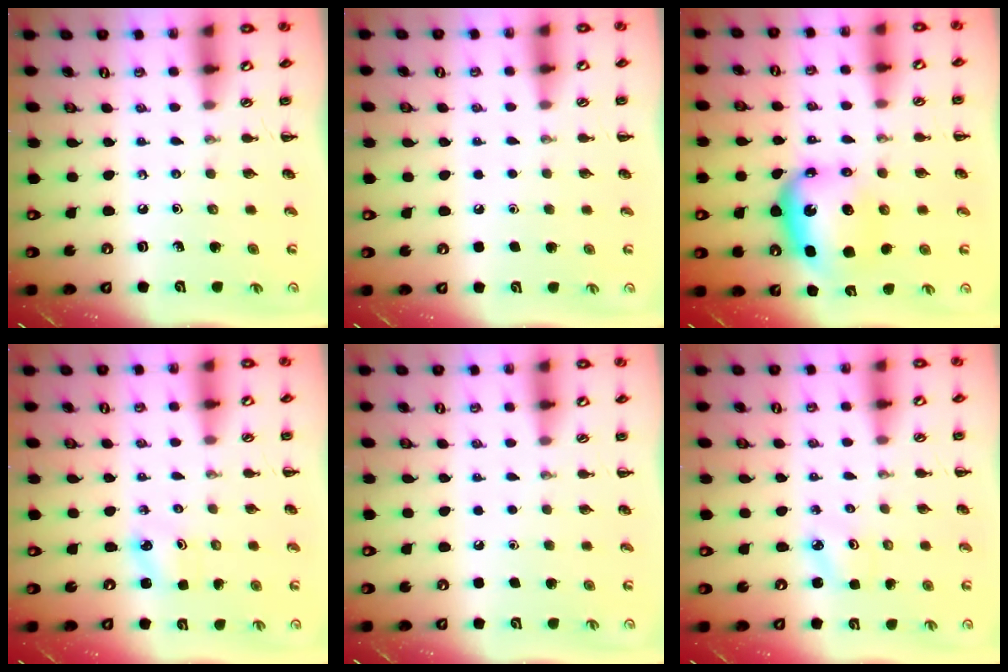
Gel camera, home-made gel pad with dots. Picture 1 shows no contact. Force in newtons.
{"total": 1.5, "press": 1.5, "slide": 0.1}
{"total": 8.1, "press": 7.9, "slide": 1.8}
{"total": 2.3, "press": 2.2, "slide": 0.7}
{"total": 1.6, "press": 1.6, "slide": 0.1}
{"total": 2.3, "press": 2.2, "slide": 0.6}